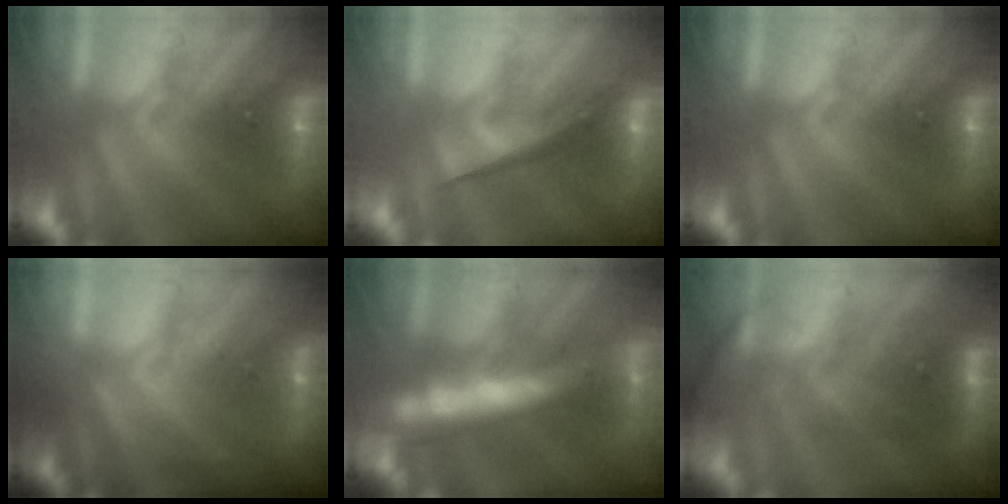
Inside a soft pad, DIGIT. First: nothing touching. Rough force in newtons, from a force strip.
{"total": 4.6}
{"total": 0.0}
{"total": 2.2}
{"total": 10.8}
{"total": 2.6}